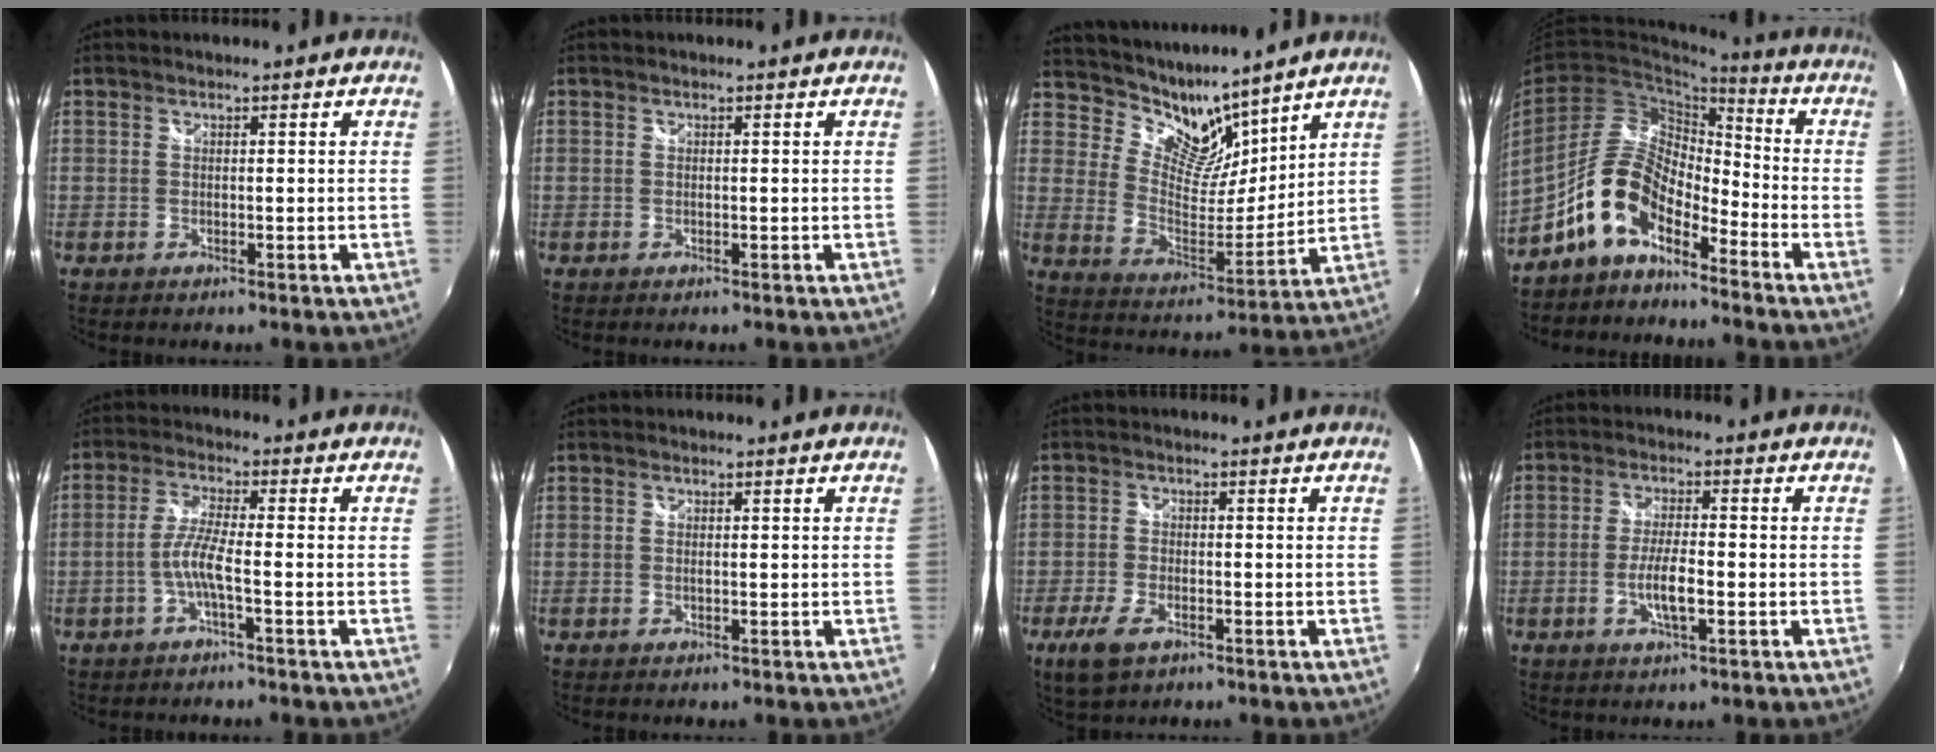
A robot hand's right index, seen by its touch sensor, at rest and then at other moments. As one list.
[{"total": 0.0}, {"total": 11.0, "force": [9.7, 3.9, 3.4], "torque": [-0.064, -0.021, 0.180]}, {"total": 10.6, "force": [-7.3, 4.5, 6.1], "torque": [-0.128, 0.021, -0.146]}, {"total": 4.6, "force": [-1.9, 0.0, 4.2], "torque": [-0.095, 0.004, -0.036]}, {"total": 0.0}, {"total": 6.2, "force": [-3.5, 2.9, 4.2], "torque": [-0.109, -0.013, -0.065]}, {"total": 5.5, "force": [-1.8, 1.1, 5.1], "torque": [-0.102, -0.003, -0.033]}]